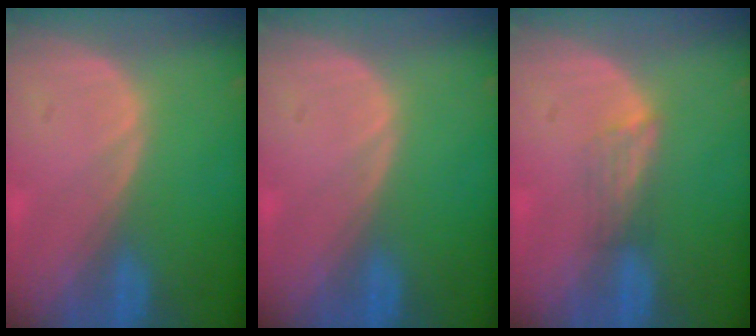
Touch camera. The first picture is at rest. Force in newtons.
{"total": 0.0}
{"total": 2.4, "press": 1.9, "slide": 1.5}